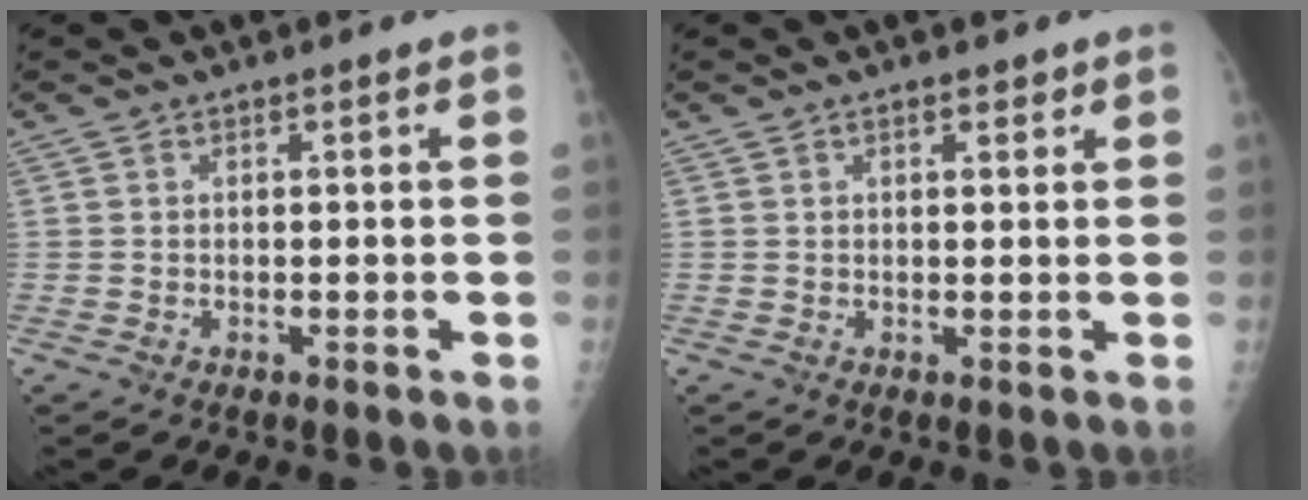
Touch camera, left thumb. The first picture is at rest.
{"total": 1.7, "force": [1.1, 0.8, 1.0], "torque": [-0.005, -0.004, 0.012]}